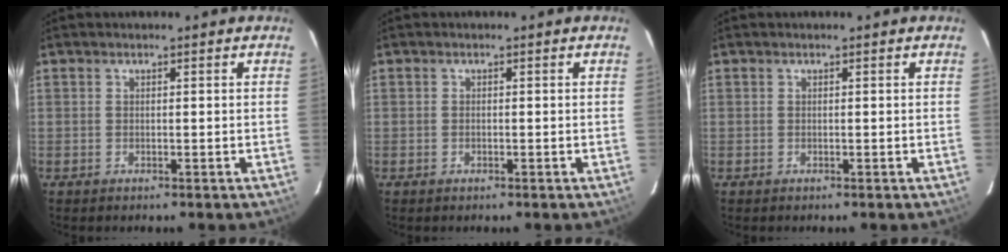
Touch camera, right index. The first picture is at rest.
{"total": 0.0}
{"total": 0.0}